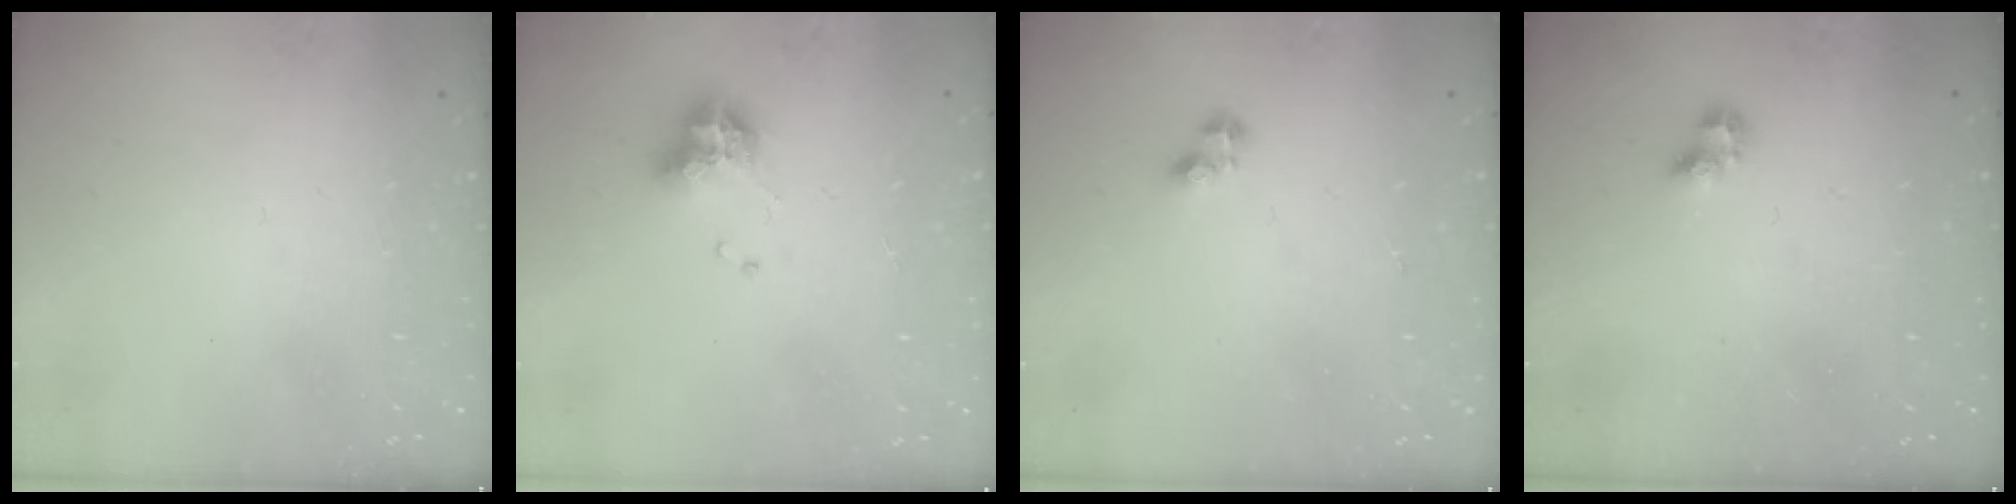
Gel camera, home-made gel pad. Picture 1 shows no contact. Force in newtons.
{"total": 9.6, "press": 9.6, "slide": 0.8}
{"total": 2.8, "press": 2.8, "slide": 0.3}
{"total": 4.1, "press": 4.1, "slide": 0.4}